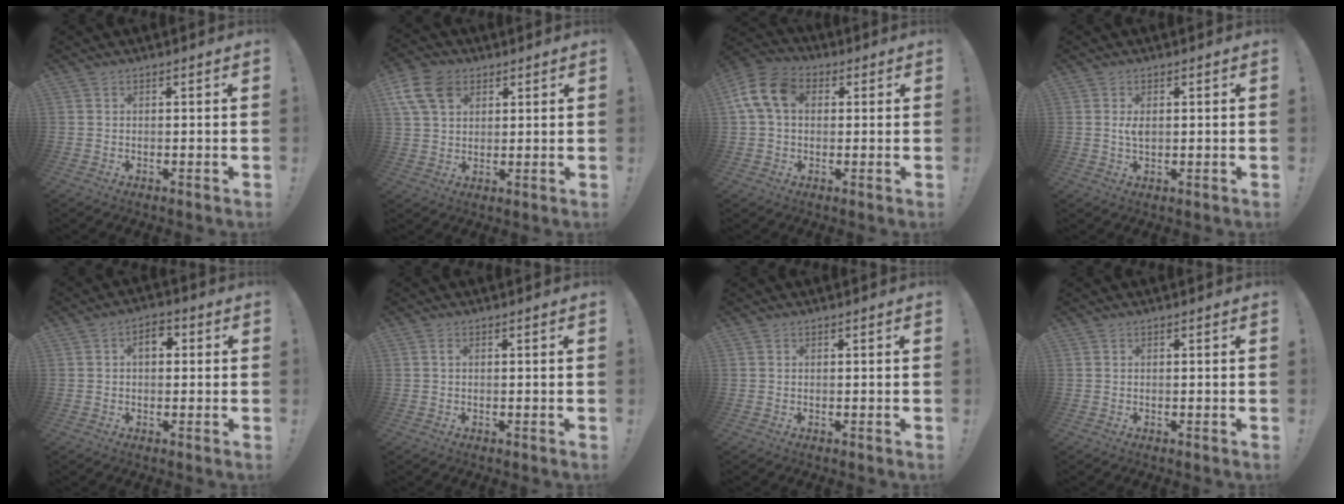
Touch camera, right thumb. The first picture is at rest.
{"total": 11.7, "force": [5.2, 8.2, 6.5], "torque": [-0.127, -0.014, 0.104]}
{"total": 12.6, "force": [2.9, 8.7, 8.6], "torque": [-0.166, 0.010, 0.057]}
{"total": 2.4, "force": [0.3, 1.1, 2.1], "torque": [-0.035, 0.000, 0.002]}
{"total": 5.2, "force": [1.0, 3.4, 3.9], "torque": [-0.049, 0.005, 0.012]}
{"total": 0.7, "force": [0.1, 0.2, 0.6], "torque": [-0.014, 0.002, 0.001]}
{"total": 0.0}
{"total": 0.0}